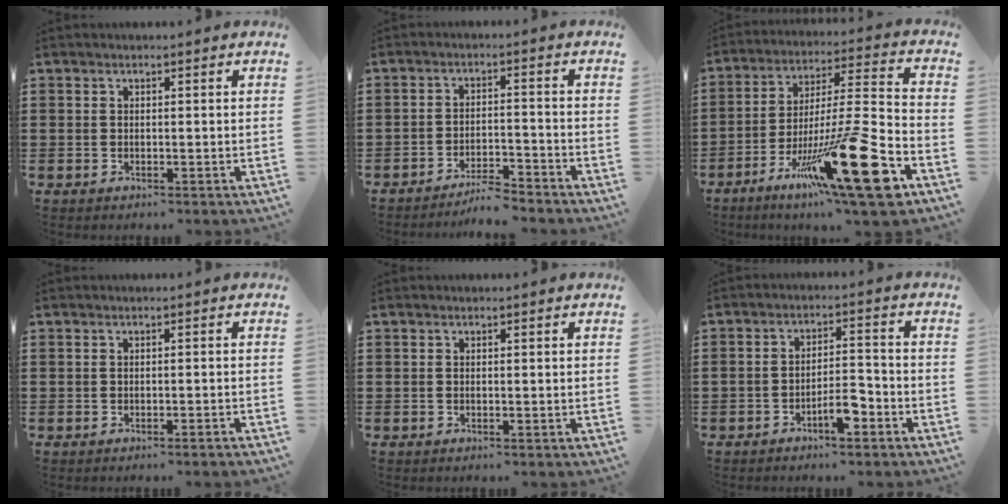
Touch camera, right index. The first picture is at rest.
{"total": 4.1, "force": [-4.0, 0.0, 1.0], "torque": [-0.022, 0.005, -0.082]}
{"total": 21.6, "force": [-11.6, 2.4, 18.1], "torque": [-0.309, 0.021, -0.188]}
{"total": 0.8, "force": [-0.7, -0.1, 0.3], "torque": [-0.006, -0.003, -0.014]}
{"total": 0.0}
{"total": 5.1, "force": [-3.1, 1.4, 3.8], "torque": [-0.068, 0.009, -0.058]}